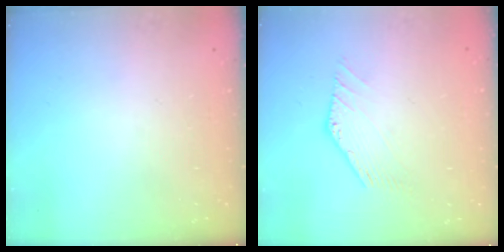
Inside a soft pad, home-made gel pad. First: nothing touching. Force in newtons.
{"total": 0.0}